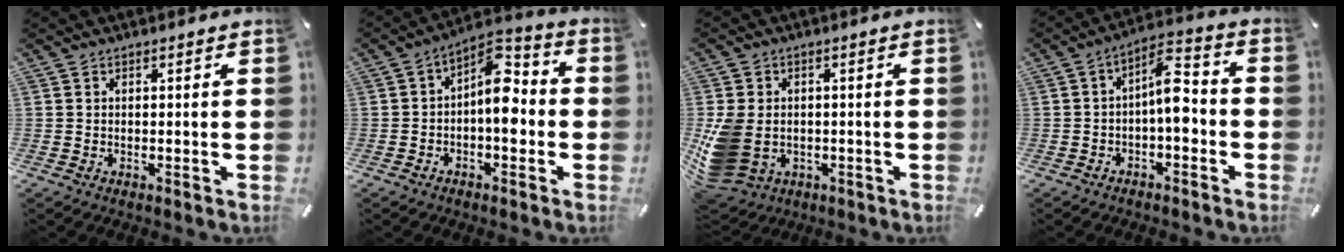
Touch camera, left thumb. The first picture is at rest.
{"total": 9.6, "force": [-0.6, 5.3, 8.0], "torque": [-0.115, -0.008, -0.012]}
{"total": 10.5, "force": [-1.6, 8.4, 6.0], "torque": [-0.148, 0.004, -0.026]}
{"total": 9.5, "force": [-1.0, 4.6, 8.2], "torque": [-0.134, 0.014, -0.020]}